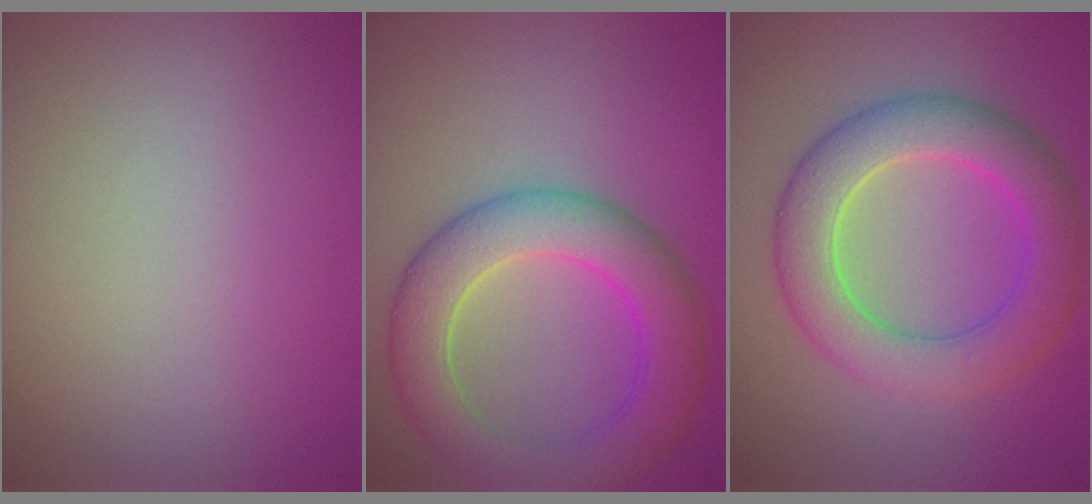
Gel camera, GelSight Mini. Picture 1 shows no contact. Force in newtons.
{"total": 6.6, "press": 6.6, "slide": 0.2}
{"total": 6.6, "press": 6.6, "slide": 0.4}